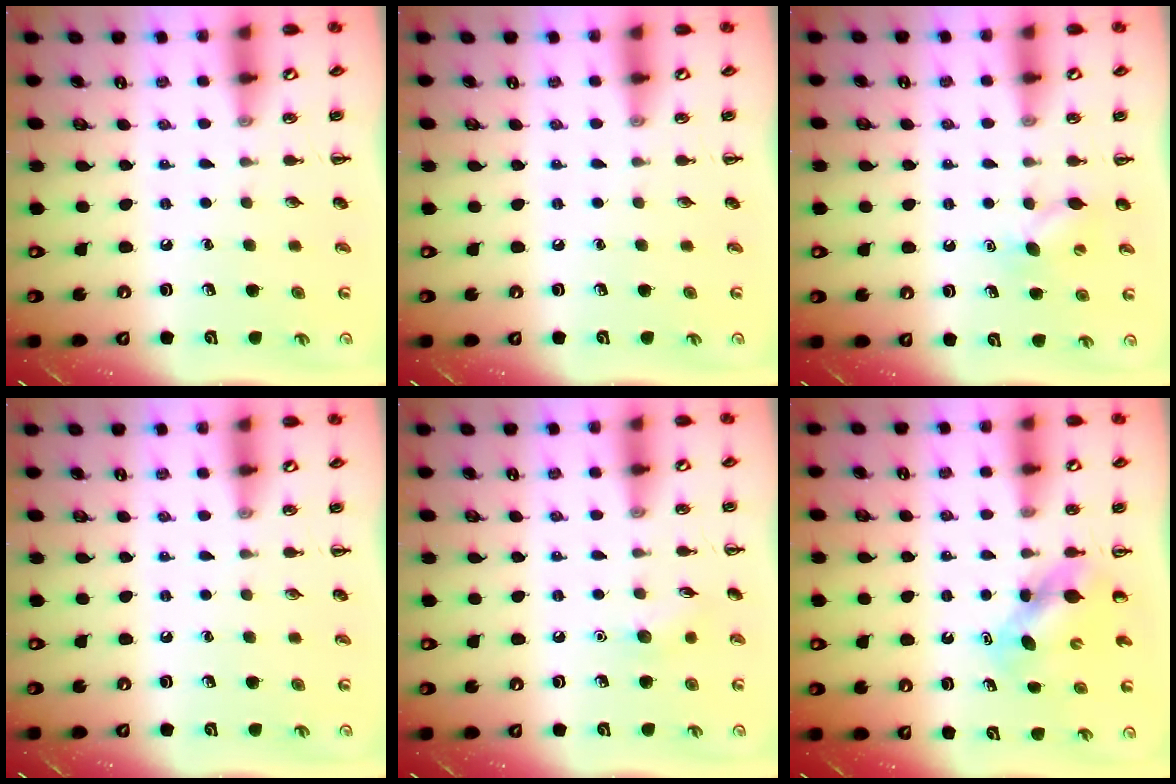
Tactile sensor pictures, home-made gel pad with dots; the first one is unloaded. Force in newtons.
{"total": 0.0}
{"total": 6.2, "press": 6.1, "slide": 1.4}
{"total": 0.0}
{"total": 6.5, "press": 6.2, "slide": 1.8}
{"total": 5.6, "press": 5.6, "slide": 0.8}